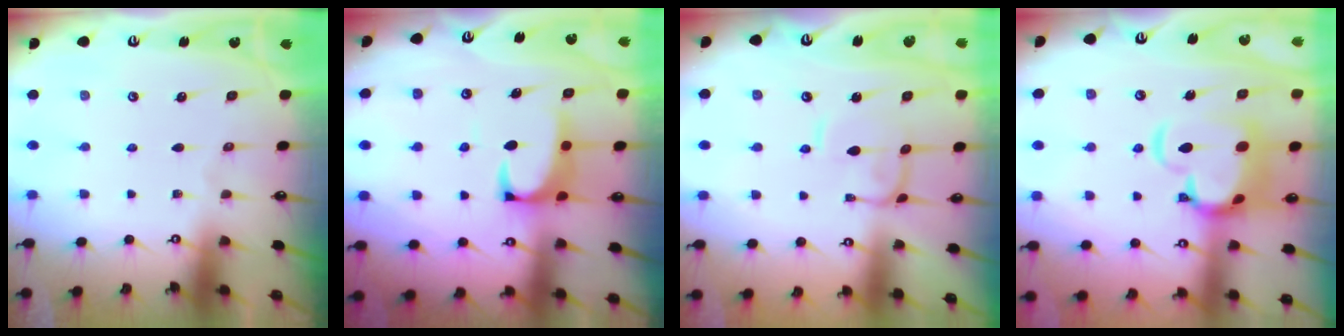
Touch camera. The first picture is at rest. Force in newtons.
{"total": 2.4, "press": 2.2, "slide": 1.0}
{"total": 0.6, "press": 0.5, "slide": 0.4}
{"total": 11.1, "press": 11.0, "slide": 1.9}